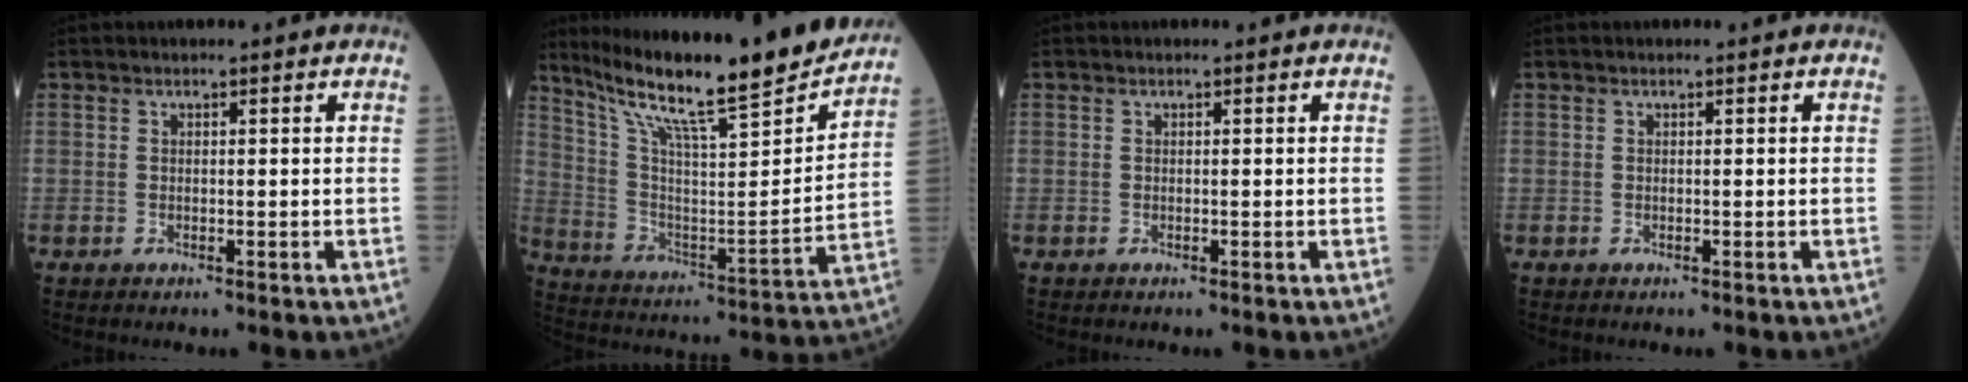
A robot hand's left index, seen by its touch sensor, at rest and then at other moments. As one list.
[{"total": 23.9, "force": [20.3, 0.7, 12.6], "torque": [-0.216, -0.033, 0.317]}, {"total": 0.0}, {"total": 0.0}]